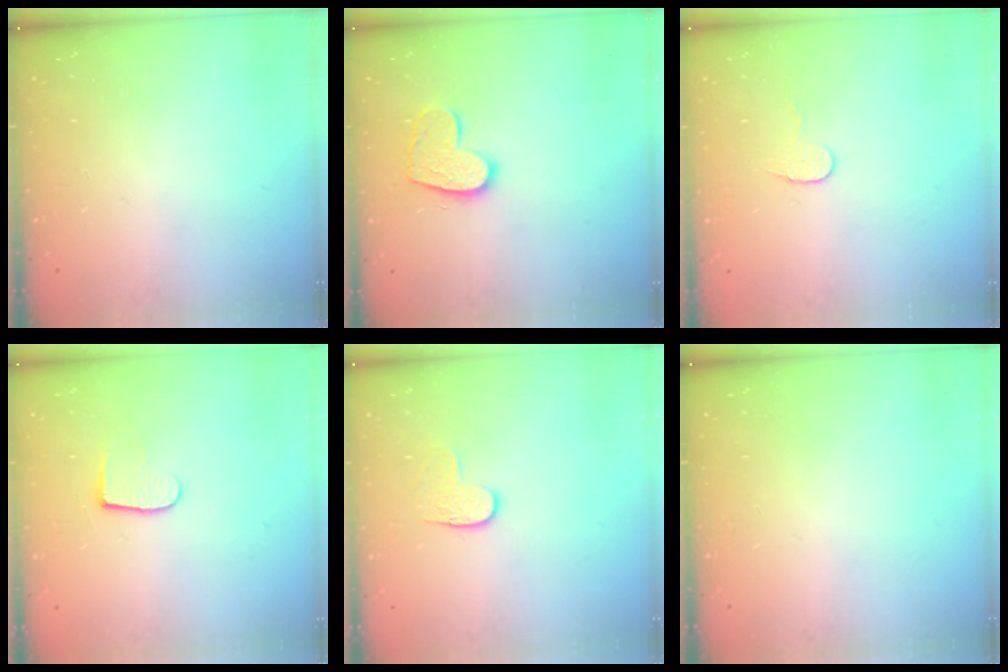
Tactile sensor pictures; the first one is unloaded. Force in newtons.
{"total": 11.7, "press": 11.7, "slide": 0.8}
{"total": 5.6, "press": 5.6, "slide": 0.5}
{"total": 6.6, "press": 6.6, "slide": 0.6}
{"total": 3.8, "press": 3.8, "slide": 0.4}
{"total": 0.0}